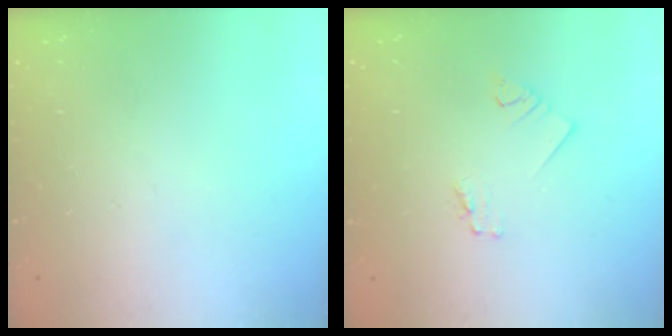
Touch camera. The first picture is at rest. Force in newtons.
{"total": 1.7, "press": 1.7, "slide": 0.3}